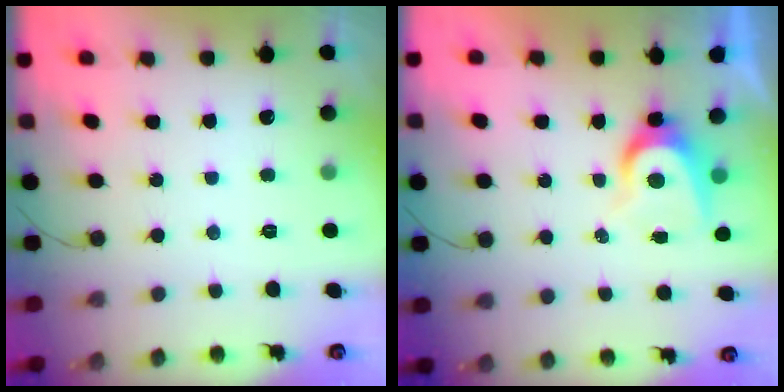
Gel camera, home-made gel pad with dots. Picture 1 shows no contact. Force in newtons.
{"total": 6.3, "press": 6.3, "slide": 0.4}